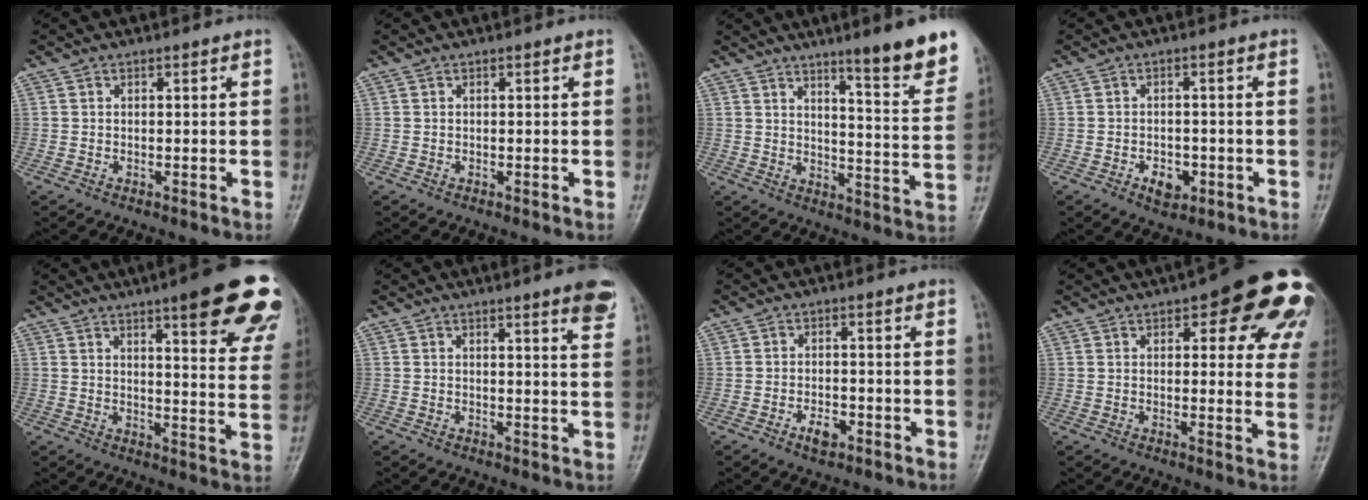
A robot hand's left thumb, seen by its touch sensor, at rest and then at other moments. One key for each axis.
{"total": 0.0}
{"total": 14.1, "fx": 9.6, "fy": 1.4, "fz": 10.3, "tx": -0.115, "ty": -0.069, "tz": 0.134}
{"total": 4.2, "fx": -1.7, "fy": 2.8, "fz": 2.5, "tx": -0.023, "ty": 0.008, "tz": -0.022}
{"total": 20.9, "fx": 12.5, "fy": 4.2, "fz": 16.2, "tx": -0.178, "ty": -0.043, "tz": 0.147}
{"total": 5.7, "fx": 3.7, "fy": 0.4, "fz": 4.3, "tx": -0.044, "ty": -0.016, "tz": 0.040}
{"total": 3.3, "fx": -1.7, "fy": 1.7, "fz": 2.2, "tx": -0.032, "ty": 0.009, "tz": -0.028}
{"total": 20.1, "fx": 10.0, "fy": 7.8, "fz": 15.6, "tx": -0.151, "ty": -0.017, "tz": 0.109}